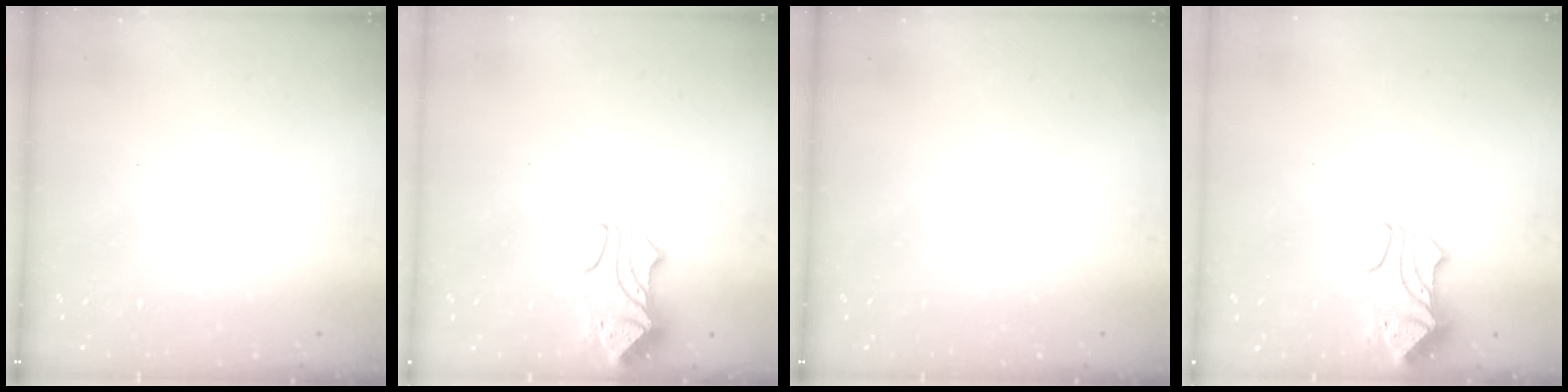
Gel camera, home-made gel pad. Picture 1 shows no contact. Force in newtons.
{"total": 2.0, "press": 1.6, "slide": 1.1}
{"total": 0.0}
{"total": 1.8, "press": 1.4, "slide": 1.2}